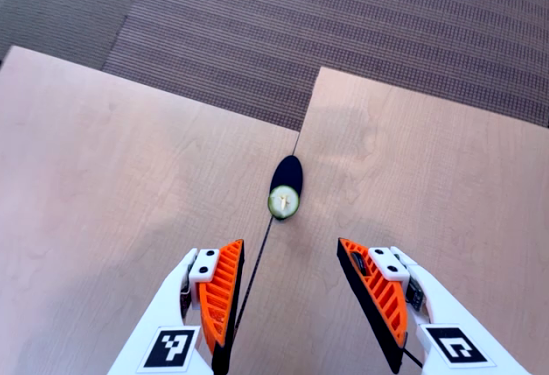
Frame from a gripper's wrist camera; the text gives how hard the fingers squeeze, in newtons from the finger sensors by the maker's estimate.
{"total": 0.5, "left": 0.3, "right": 0.7}